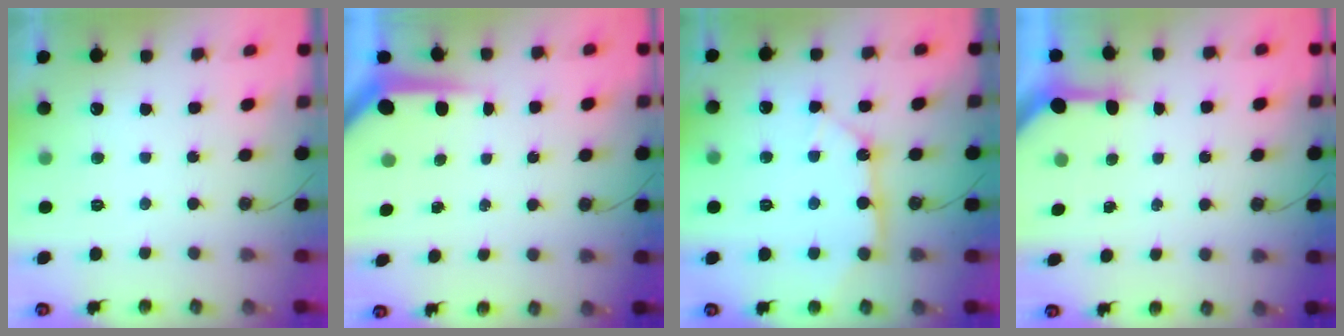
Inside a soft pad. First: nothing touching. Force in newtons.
{"total": 5.0, "press": 4.9, "slide": 0.5}
{"total": 10.9, "press": 10.8, "slide": 1.4}
{"total": 3.5, "press": 3.5, "slide": 0.4}